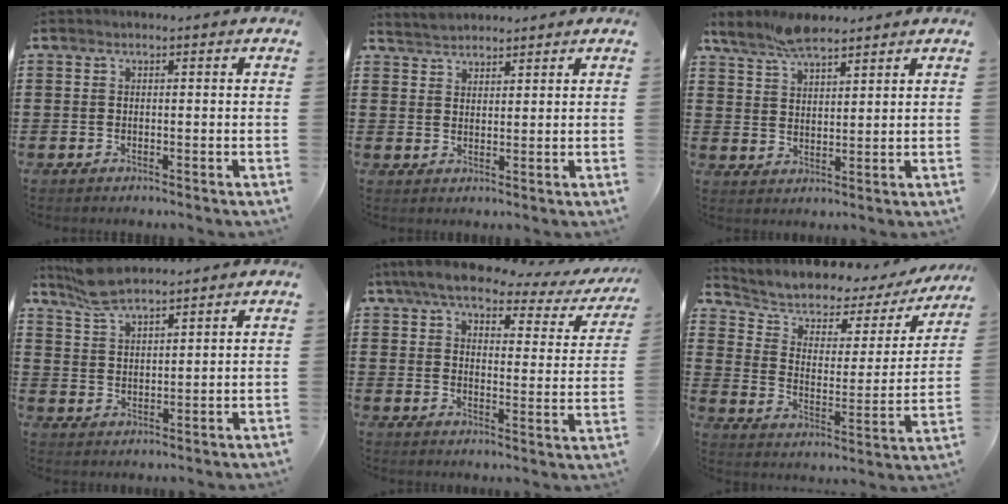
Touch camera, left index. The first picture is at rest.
{"total": 2.6, "force": [2.4, 0.7, -0.5], "torque": [0.002, 0.003, 0.049]}
{"total": 5.9, "force": [5.2, 1.7, 2.3], "torque": [-0.057, -0.008, 0.098]}
{"total": 5.8, "force": [5.2, 1.6, 2.2], "torque": [-0.058, -0.007, 0.098]}
{"total": 7.0, "force": [5.7, 1.4, 3.8], "torque": [-0.092, -0.026, 0.095]}
{"total": 3.7, "force": [2.3, 2.4, 1.6], "torque": [-0.052, -0.023, 0.031]}